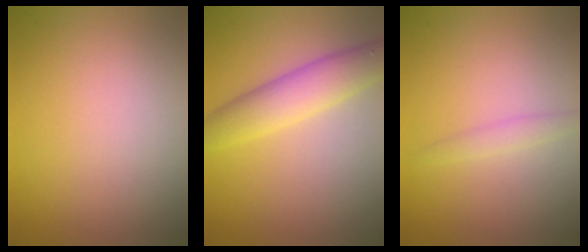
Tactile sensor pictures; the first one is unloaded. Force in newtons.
{"total": 4.3, "press": 4.3, "slide": 0.2}
{"total": 1.2, "press": 1.2, "slide": 0.1}